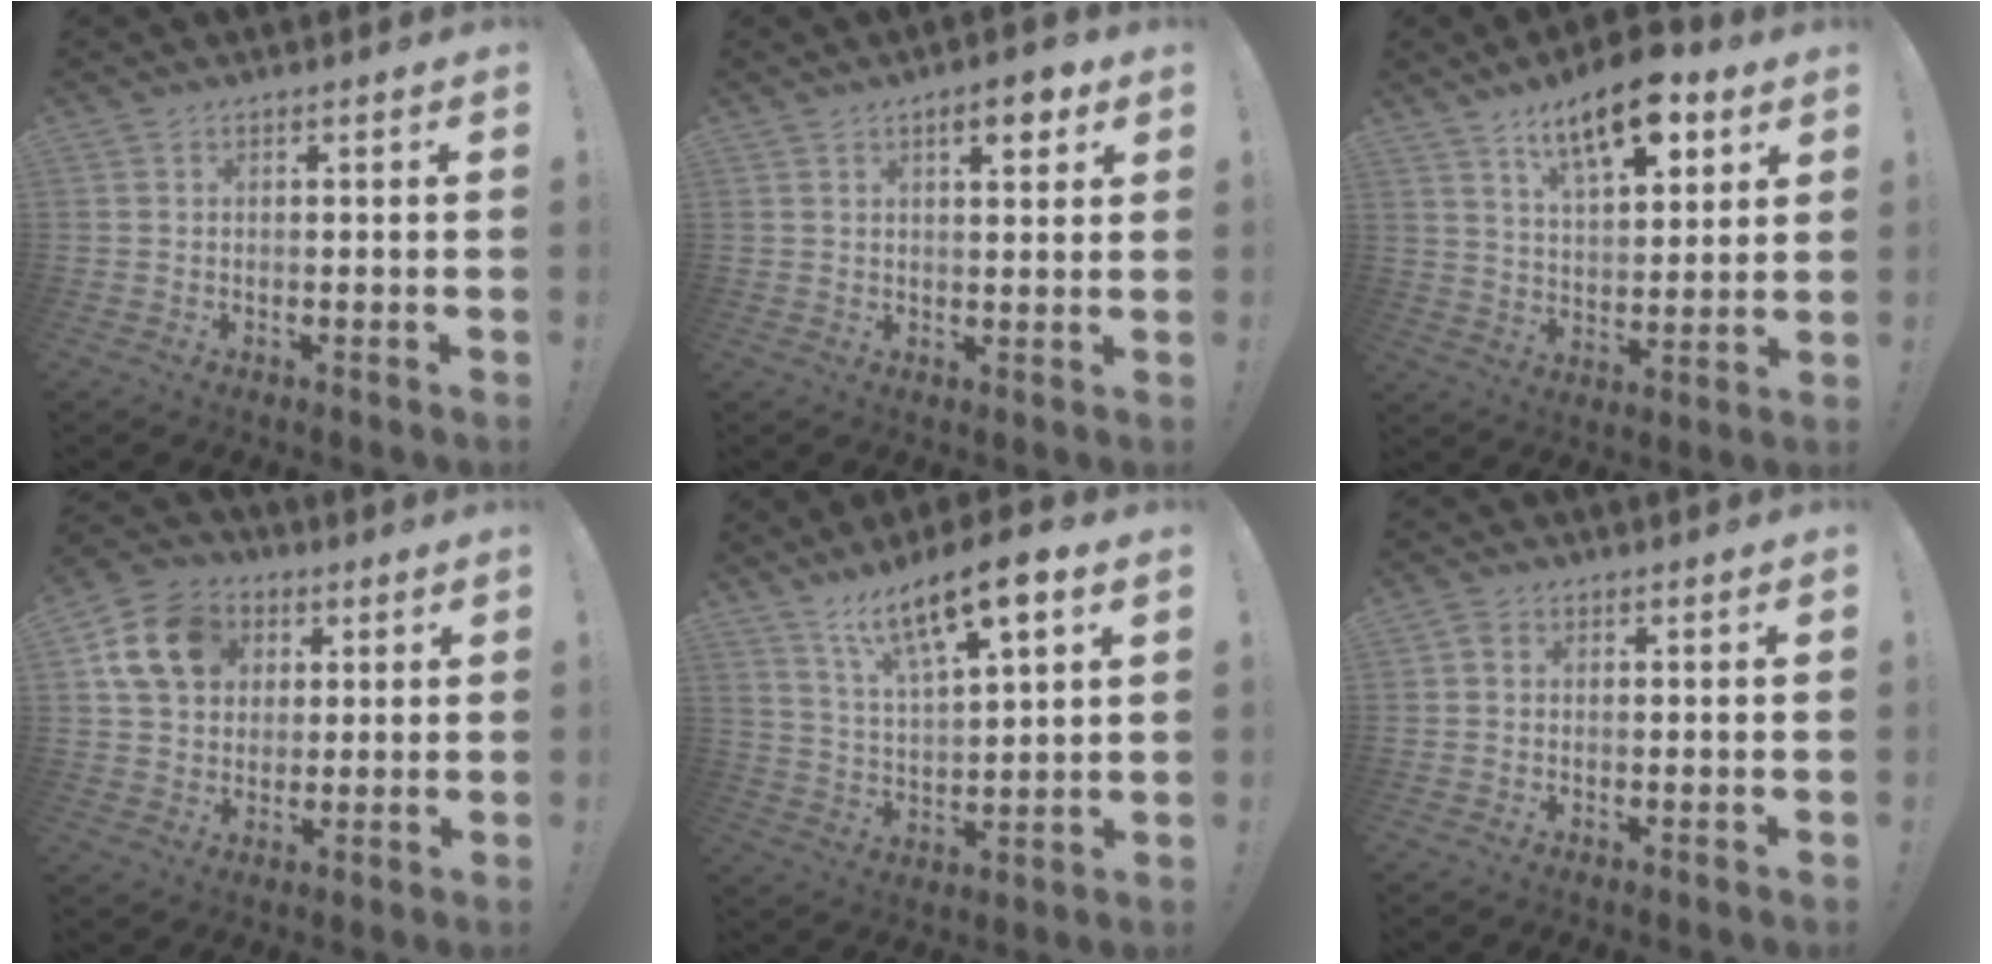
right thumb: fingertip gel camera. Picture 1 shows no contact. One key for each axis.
{"total": 5.9, "fx": 3.1, "fy": 2.4, "fz": 4.4, "tx": -0.046, "ty": -0.011, "tz": 0.045}
{"total": 15.6, "fx": 9.0, "fy": 6.6, "fz": 10.9, "tx": -0.169, "ty": -0.038, "tz": 0.153}
{"total": 14.1, "fx": 4.7, "fy": 11.1, "fz": 7.3, "tx": -0.112, "ty": -0.004, "tz": 0.100}
{"total": 14.2, "fx": 9.3, "fy": 3.9, "fz": 9.9, "tx": -0.170, "ty": -0.045, "tz": 0.154}
{"total": 1.0, "fx": 0.0, "fy": 0.9, "fz": 0.3, "tx": -0.013, "ty": 0.006, "tz": 0.001}